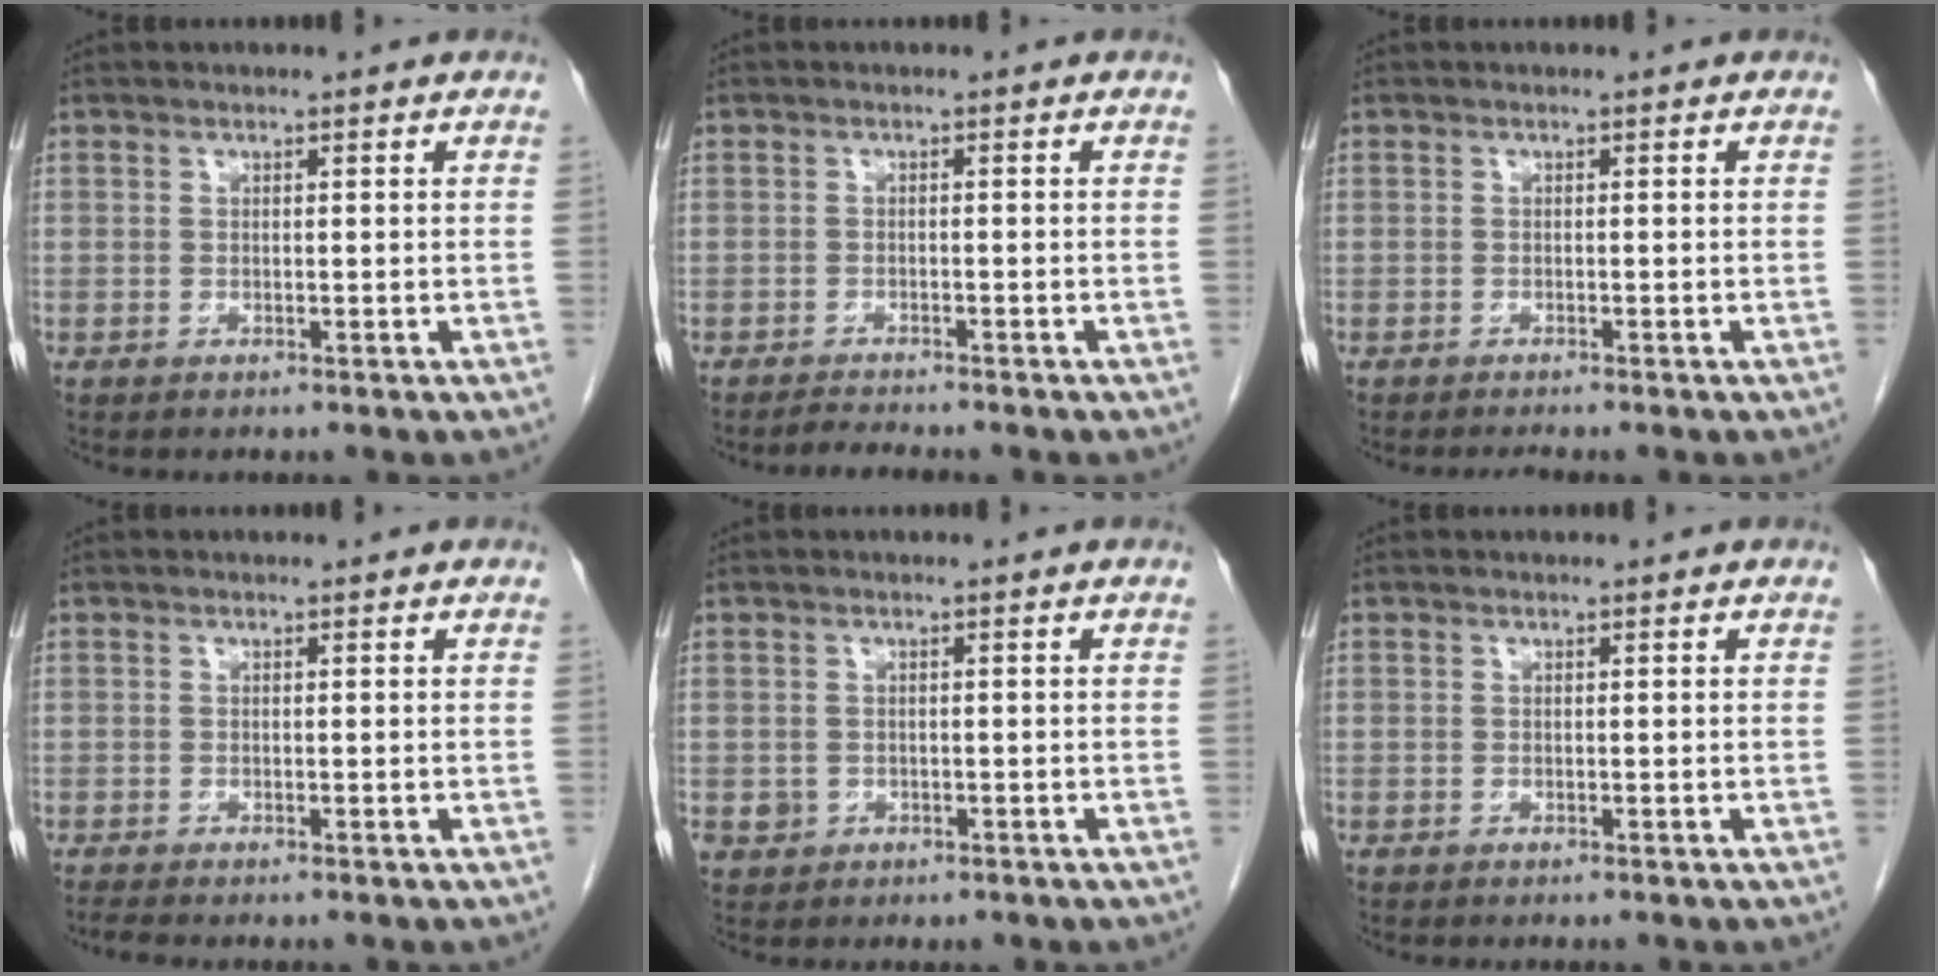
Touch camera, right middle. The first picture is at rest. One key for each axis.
{"total": 1.9, "fx": -1.9, "fy": -0.2, "fz": 0.4, "tx": -0.017, "ty": -0.012, "tz": -0.032}
{"total": 1.2, "fx": -1.1, "fy": -0.2, "fz": 0.4, "tx": -0.008, "ty": -0.003, "tz": -0.016}
{"total": 0.9, "fx": -0.8, "fy": -0.3, "fz": 0.2, "tx": -0.010, "ty": -0.003, "tz": -0.015}
{"total": 1.8, "fx": -0.5, "fy": 1.7, "fz": 0.3, "tx": -0.004, "ty": 0.006, "tz": 0.001}
{"total": 0.0}